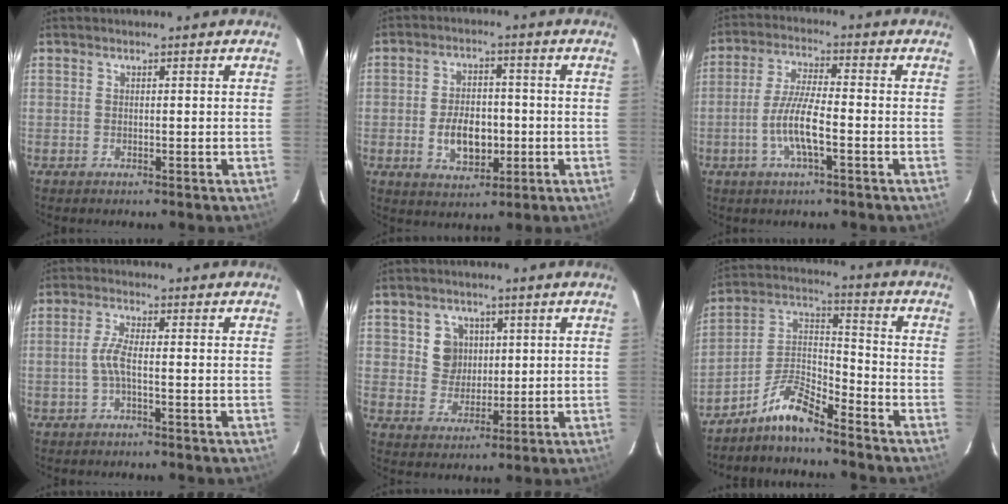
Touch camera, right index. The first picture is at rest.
{"total": 8.7, "force": [-1.9, 5.4, 6.6], "torque": [-0.125, 0.003, -0.022]}
{"total": 8.1, "force": [-2.8, 1.4, 7.4], "torque": [-0.151, -0.002, -0.056]}
{"total": 3.2, "force": [-1.0, 0.3, 3.1], "torque": [-0.070, 0.004, -0.020]}
{"total": 6.0, "force": [1.7, 5.5, 1.6], "torque": [-0.031, 0.014, 0.041]}
{"total": 8.6, "force": [-7.2, 1.5, 4.4], "torque": [-0.109, 0.031, -0.147]}